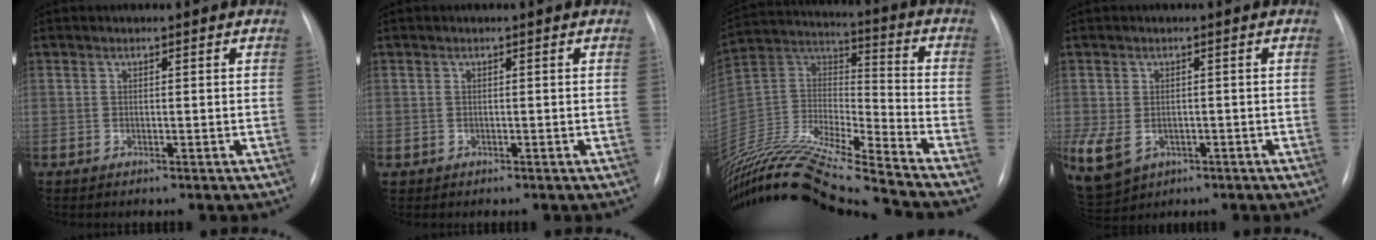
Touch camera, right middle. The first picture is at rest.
{"total": 0.0}
{"total": 23.1, "force": [-21.0, -0.7, 9.5], "torque": [-0.204, -0.012, -0.372]}
{"total": 18.1, "force": [-6.9, 14.2, 8.9], "torque": [-0.283, -0.025, -0.088]}